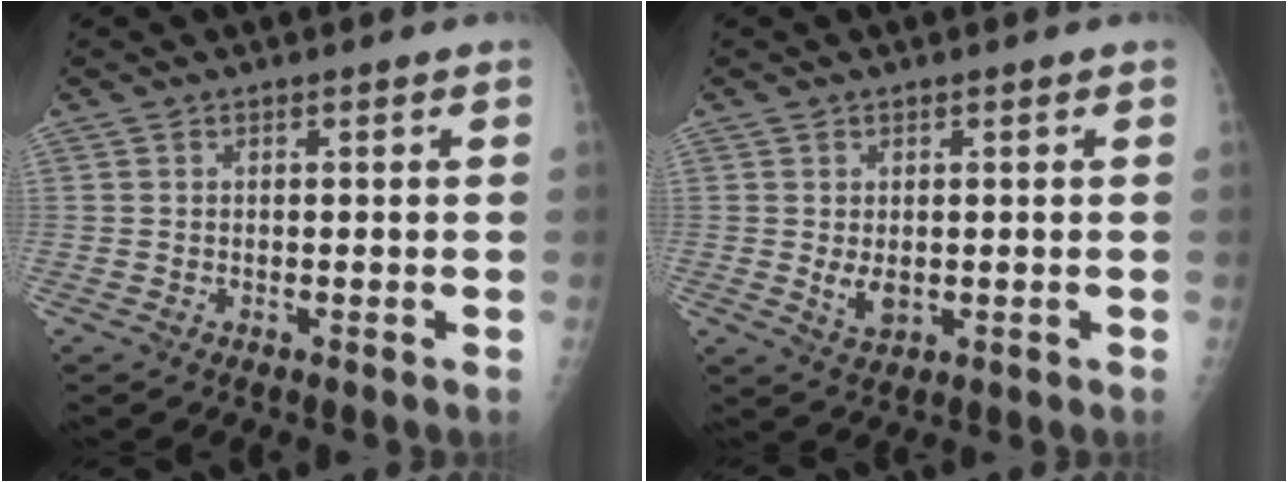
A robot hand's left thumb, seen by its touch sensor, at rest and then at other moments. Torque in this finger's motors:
{"motor_torque": [0.01, 0.00, 0.30, -0.12, 0.00]}